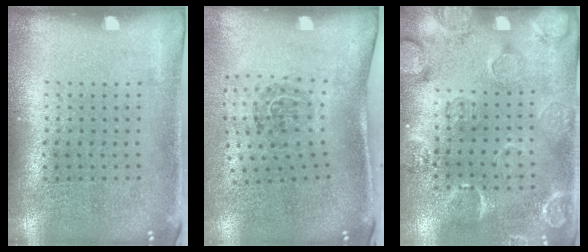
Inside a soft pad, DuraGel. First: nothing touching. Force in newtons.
{"total": 1.8, "press": 1.1, "slide": 1.4}
{"total": 2.6, "press": 1.9, "slide": 1.8}